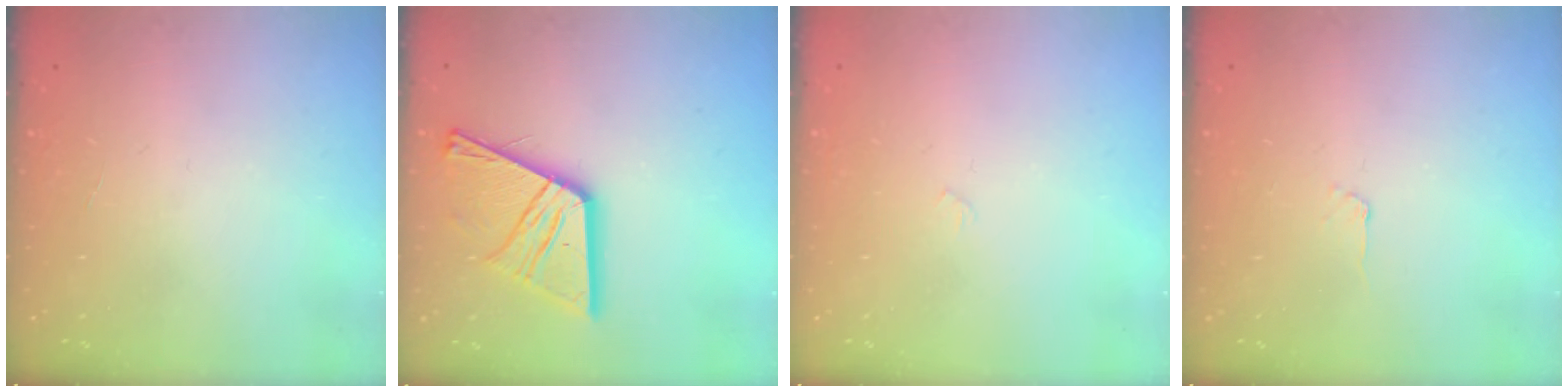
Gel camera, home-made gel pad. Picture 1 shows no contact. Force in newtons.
{"total": 17.3, "press": 17.2, "slide": 1.7}
{"total": 2.8, "press": 2.8, "slide": 0.5}
{"total": 2.5, "press": 2.5, "slide": 0.3}